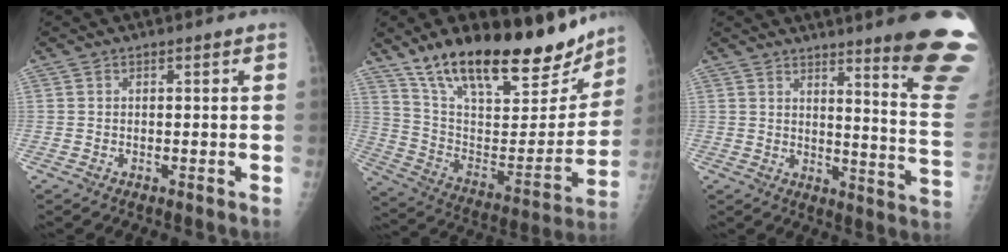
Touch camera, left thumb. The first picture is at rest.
{"total": 29.2, "force": [20.8, 10.7, 17.4], "torque": [-0.241, -0.065, 0.342]}
{"total": 18.0, "force": [13.0, 0.8, 12.5], "torque": [-0.127, -0.113, 0.160]}